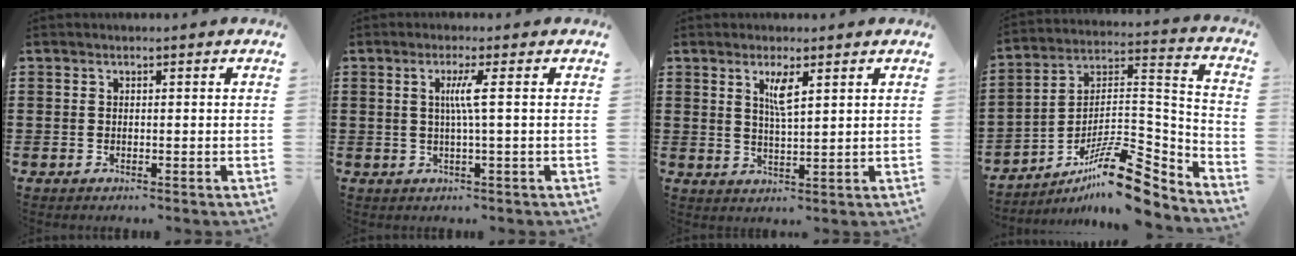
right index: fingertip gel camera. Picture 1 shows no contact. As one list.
[{"total": 3.4, "force": [0.5, -0.7, 3.3], "torque": [-0.063, -0.006, 0.002]}, {"total": 3.6, "force": [1.8, 0.6, 3.0], "torque": [-0.056, 0.000, 0.028]}, {"total": 13.8, "force": [-10.1, 3.5, 8.7], "torque": [-0.132, 0.035, -0.188]}]